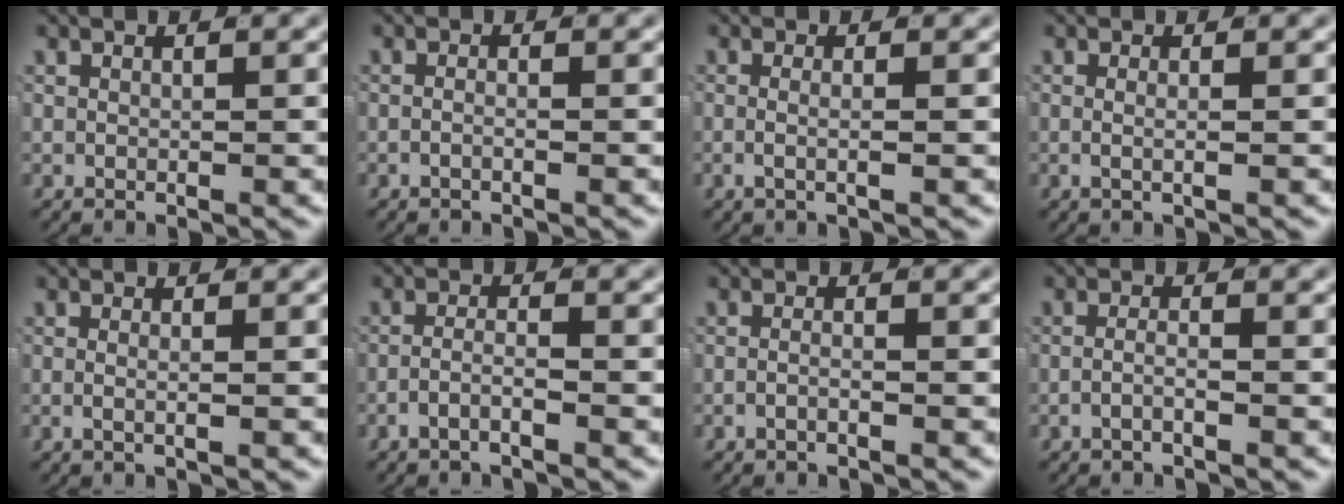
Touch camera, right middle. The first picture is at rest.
{"total": 0.9, "force": [-0.6, -0.1, 0.6], "torque": [-0.011, -0.001, -0.012]}
{"total": 1.6, "force": [-0.8, 0.1, 1.5], "torque": [-0.038, -0.011, -0.010]}
{"total": 1.2, "force": [-0.4, 0.0, 1.1], "torque": [-0.027, -0.009, -0.003]}
{"total": 1.2, "force": [-0.5, 0.0, 1.1], "torque": [-0.027, -0.009, -0.006]}
{"total": 2.2, "force": [-1.8, 0.3, 1.3], "torque": [-0.026, -0.004, -0.034]}
{"total": 1.2, "force": [-0.9, -0.1, 0.8], "torque": [-0.017, -0.003, -0.017]}
{"total": 1.6, "force": [-1.2, -0.1, 1.1], "torque": [-0.025, -0.006, -0.021]}